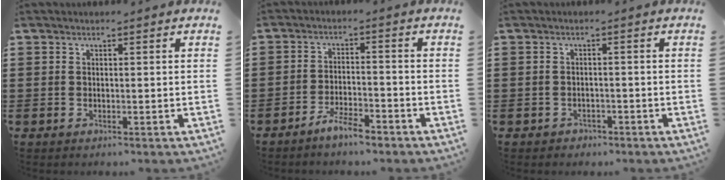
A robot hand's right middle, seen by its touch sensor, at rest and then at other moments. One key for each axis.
{"total": 4.7, "fx": -4.1, "fy": 0.8, "fz": 2.1, "tx": -0.050, "ty": 0.001, "tz": -0.082}
{"total": 1.3, "fx": -1.1, "fy": 0.6, "fz": 0.0, "tx": -0.007, "ty": 0.000, "tz": -0.026}